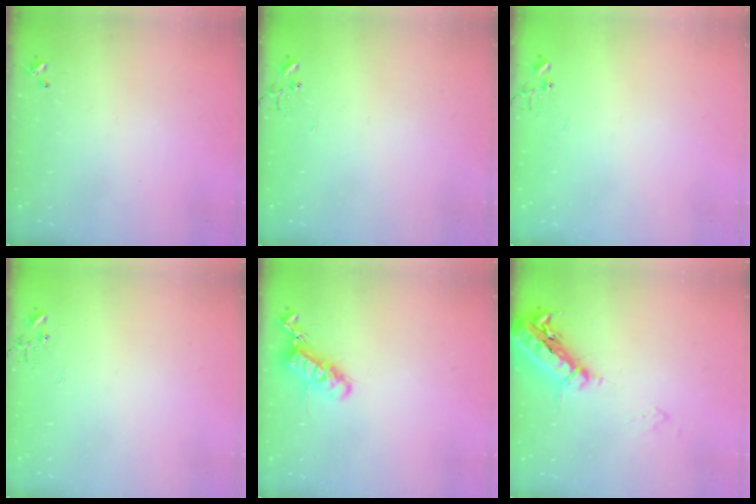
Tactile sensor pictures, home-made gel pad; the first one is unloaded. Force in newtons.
{"total": 0.0}
{"total": 0.0}
{"total": 0.0}
{"total": 13.3, "press": 13.3, "slide": 0.9}
{"total": 17.6, "press": 17.3, "slide": 3.5}